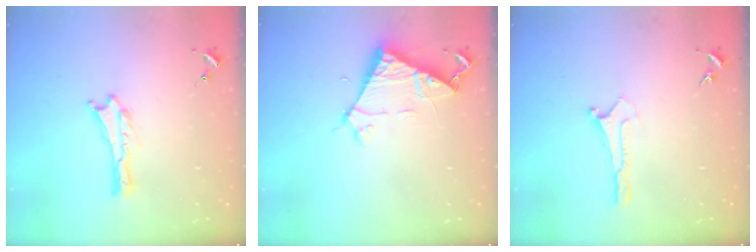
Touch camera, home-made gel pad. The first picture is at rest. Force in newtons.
{"total": 6.4, "press": 6.4, "slide": 0.6}
{"total": 0.0}